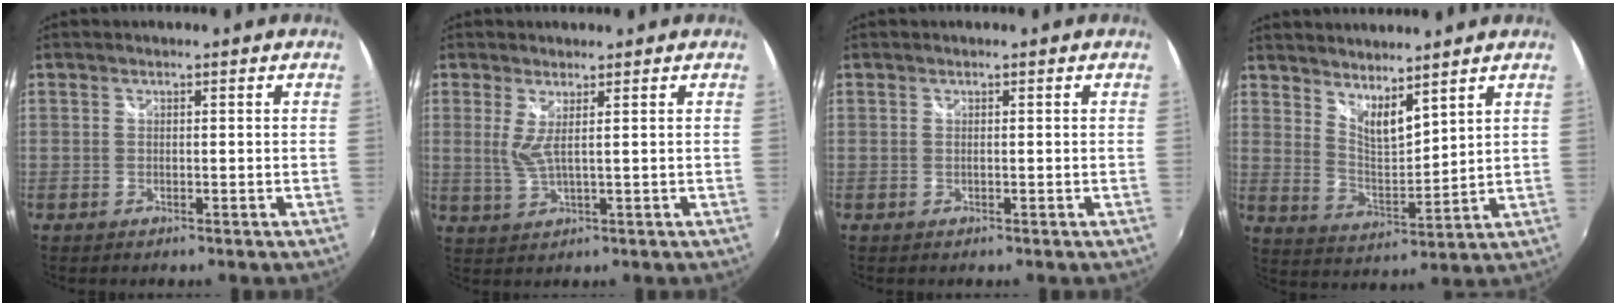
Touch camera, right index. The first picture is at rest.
{"total": 3.3, "force": [1.0, 0.2, 3.2], "torque": [-0.064, -0.009, 0.018]}
{"total": 0.0}
{"total": 7.9, "force": [6.4, 1.9, 4.1], "torque": [-0.064, -0.011, 0.116]}